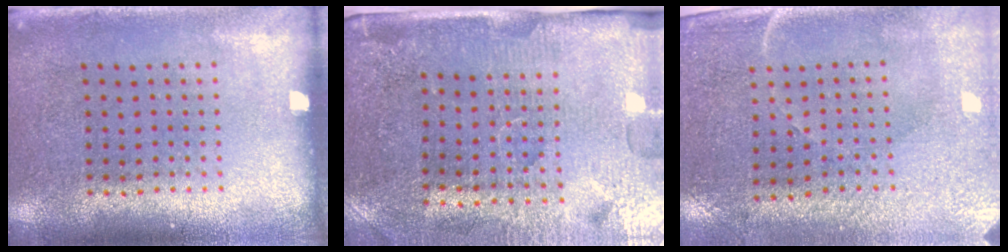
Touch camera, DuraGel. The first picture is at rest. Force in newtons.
{"total": 4.4, "press": 3.9, "slide": 2.2}
{"total": 3.0, "press": 2.7, "slide": 1.3}